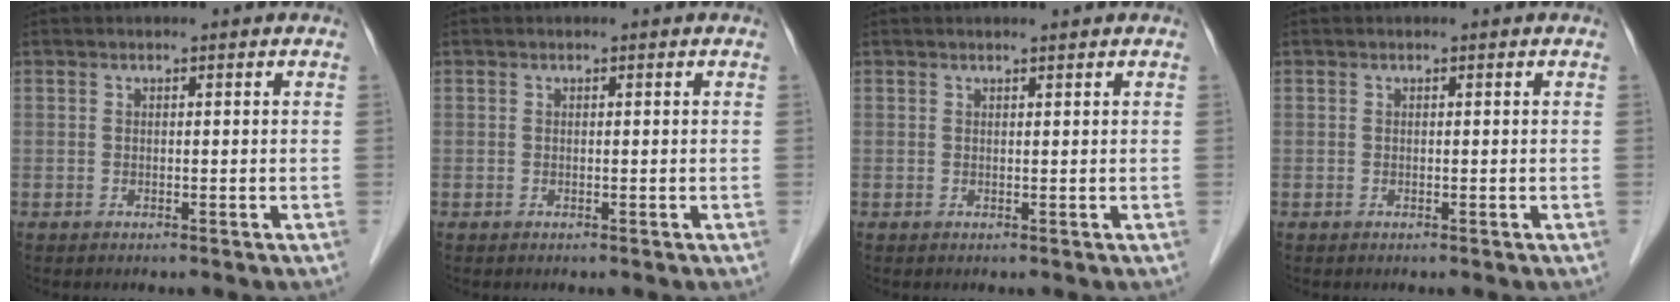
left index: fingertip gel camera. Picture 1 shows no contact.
{"total": 0.0}
{"total": 0.8, "force": [0.8, -0.2, 0.3], "torque": [-0.009, 0.000, 0.015]}
{"total": 0.0}